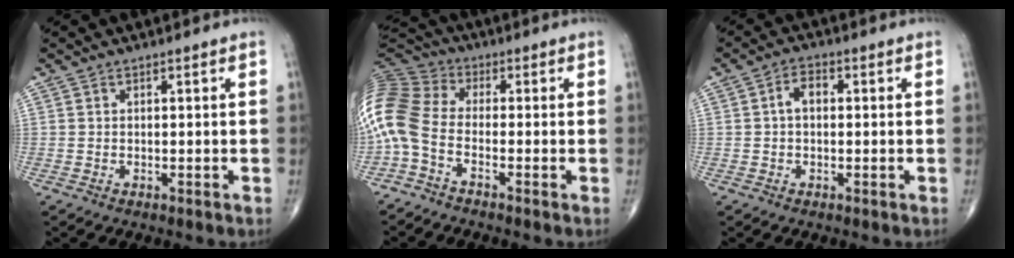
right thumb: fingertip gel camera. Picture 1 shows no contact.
{"total": 12.5, "force": [-3.6, 7.4, 9.4], "torque": [-0.213, 0.044, -0.088]}
{"total": 3.7, "force": [0.2, 2.3, 2.8], "torque": [-0.045, 0.016, 0.000]}